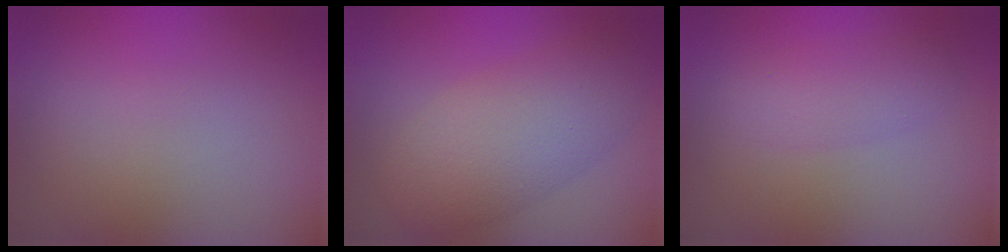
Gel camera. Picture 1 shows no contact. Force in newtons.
{"total": 6.1, "press": 6.1, "slide": 0.2}
{"total": 2.2, "press": 2.2, "slide": 0.1}